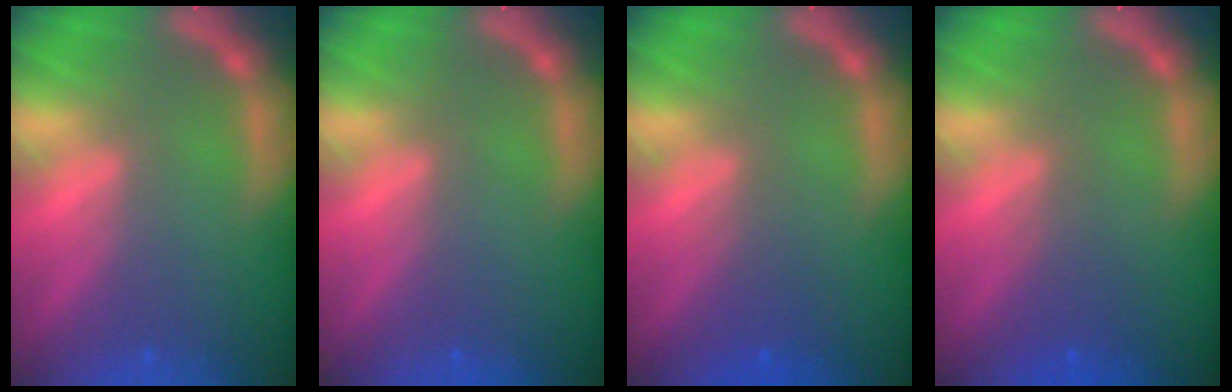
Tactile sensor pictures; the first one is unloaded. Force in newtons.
{"total": 0.0}
{"total": 2.0}
{"total": 2.0}